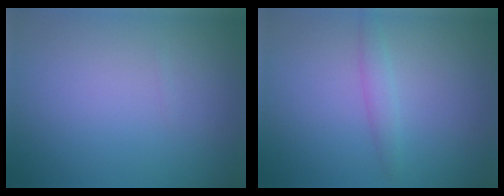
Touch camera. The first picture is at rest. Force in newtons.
{"total": 1.5, "press": 1.5, "slide": 0.0}